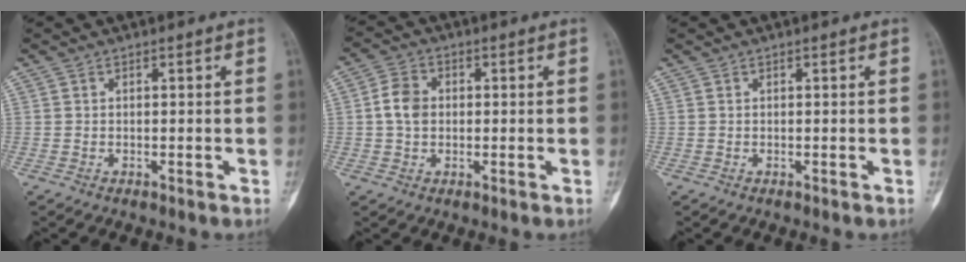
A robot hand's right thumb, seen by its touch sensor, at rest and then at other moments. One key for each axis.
{"total": 5.5, "fx": 0.2, "fy": 4.3, "fz": 3.4, "tx": -0.058, "ty": 0.010, "tz": 0.000}
{"total": 0.0}